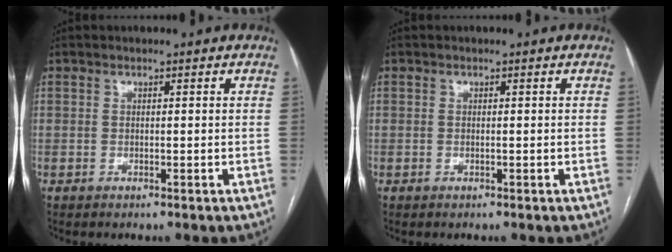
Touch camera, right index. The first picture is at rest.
{"total": 0.0}